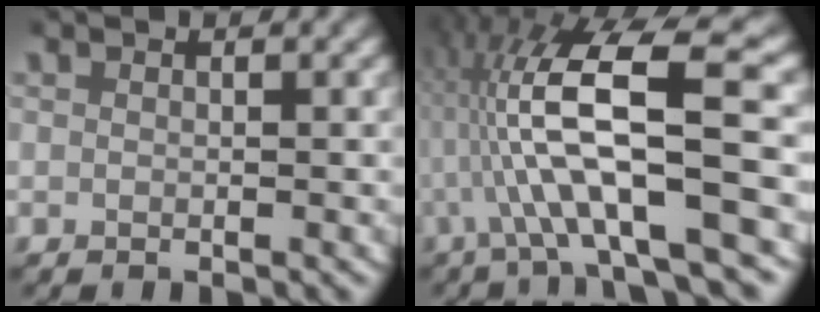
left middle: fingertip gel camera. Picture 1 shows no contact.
{"total": 9.6, "force": [0.6, 2.7, 9.2], "torque": [-0.167, 0.009, 0.007]}